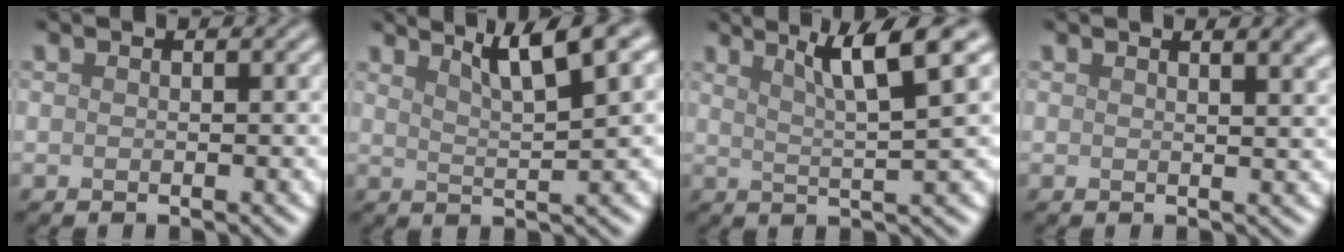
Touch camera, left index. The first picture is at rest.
{"total": 5.8, "force": [3.8, 0.9, 4.3], "torque": [-0.057, 0.015, 0.064]}
{"total": 5.9, "force": [3.2, 0.8, 4.8], "torque": [-0.070, 0.008, 0.054]}
{"total": 4.5, "force": [2.8, 1.9, 3.0], "torque": [-0.011, 0.022, 0.021]}